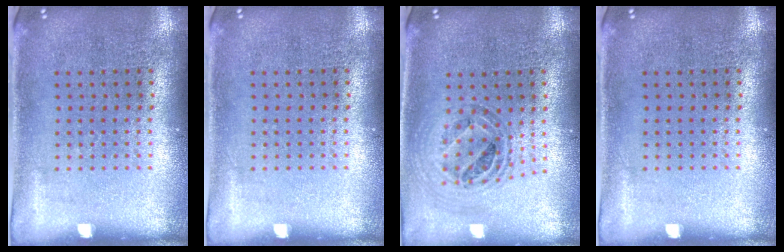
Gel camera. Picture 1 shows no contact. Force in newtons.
{"total": 0.0}
{"total": 0.9, "press": 0.9, "slide": 0.0}
{"total": 0.0}